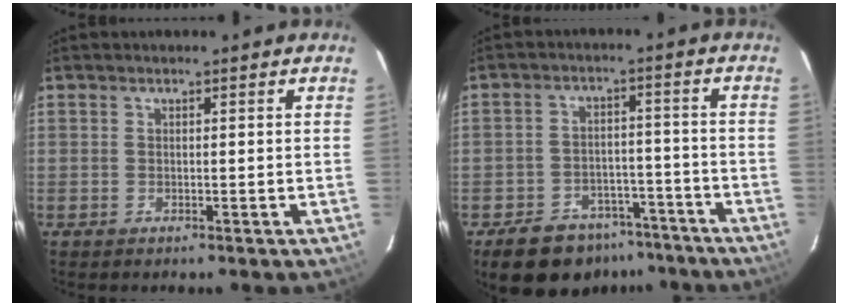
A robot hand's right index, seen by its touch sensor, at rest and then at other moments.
{"total": 13.5, "force": [-9.8, 7.9, 4.8], "torque": [-0.111, 0.023, -0.124]}